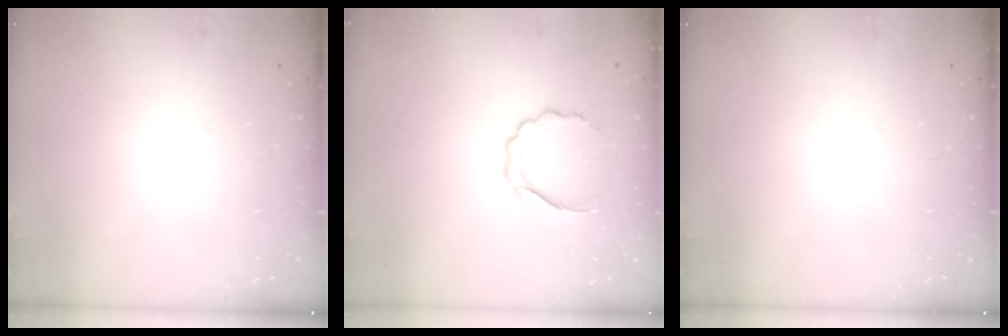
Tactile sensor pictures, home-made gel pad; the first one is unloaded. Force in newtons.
{"total": 6.5, "press": 6.4, "slide": 0.5}
{"total": 0.0}